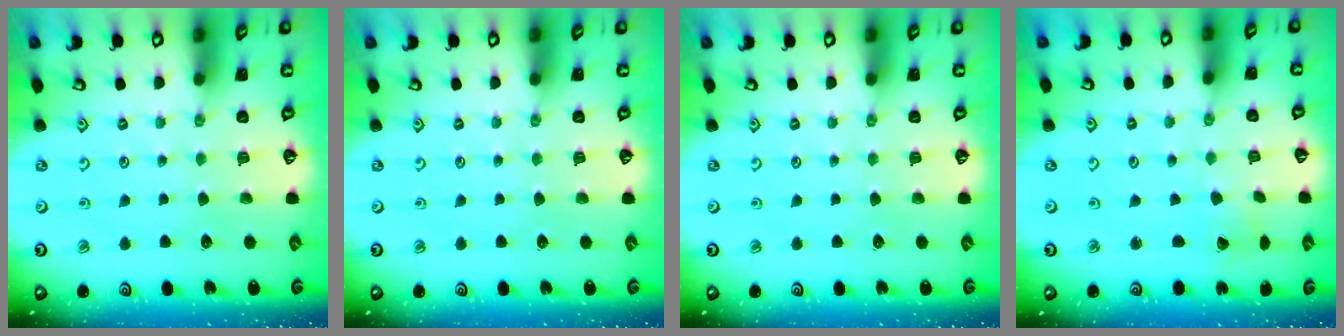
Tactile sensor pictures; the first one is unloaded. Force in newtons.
{"total": 0.0}
{"total": 0.0}
{"total": 2.4, "press": 2.4, "slide": 0.2}